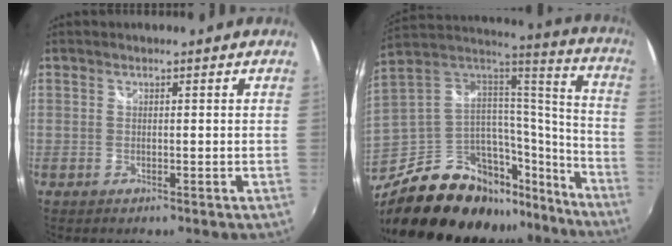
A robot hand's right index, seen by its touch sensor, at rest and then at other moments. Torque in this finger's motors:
{"motor_torque": [1.04, -1.10, -0.05, -0.15]}